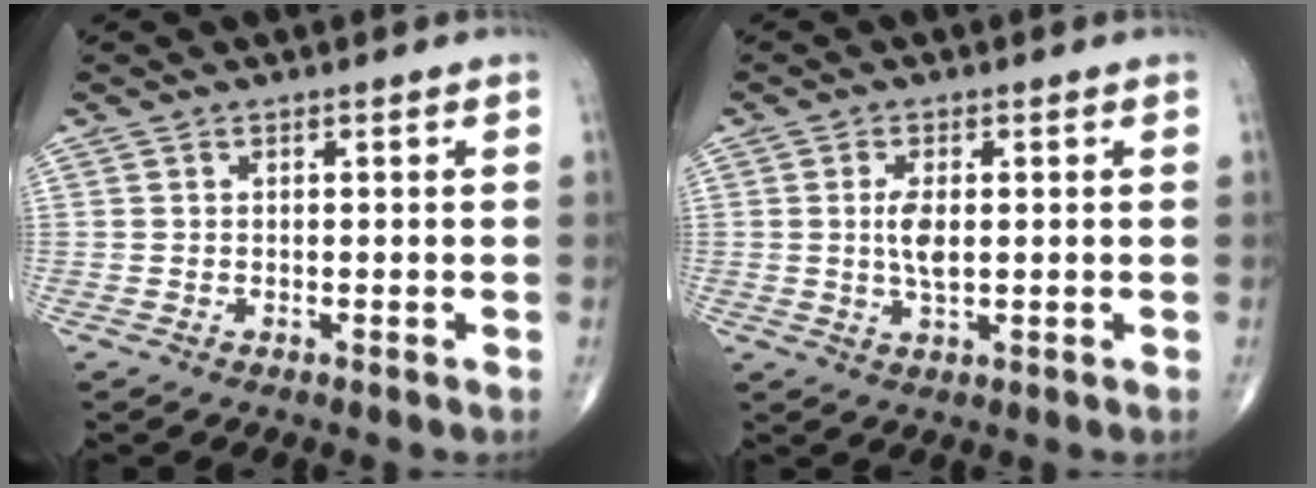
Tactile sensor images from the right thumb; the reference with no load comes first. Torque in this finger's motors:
{"motor_torque": [1.84, 1.43, 0.82, -0.13, 0.07]}